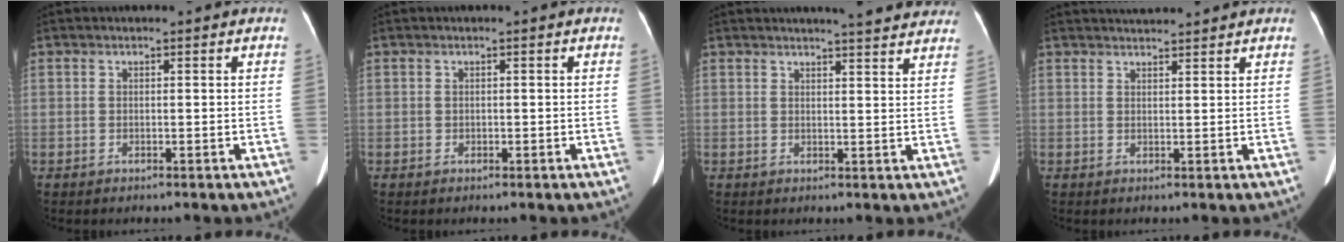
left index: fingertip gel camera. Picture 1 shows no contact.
{"total": 0.0}
{"total": 10.5, "force": [9.6, 1.0, 4.0], "torque": [-0.041, -0.001, 0.095]}
{"total": 4.0, "force": [3.9, -0.1, 0.9], "torque": [-0.015, 0.026, 0.060]}